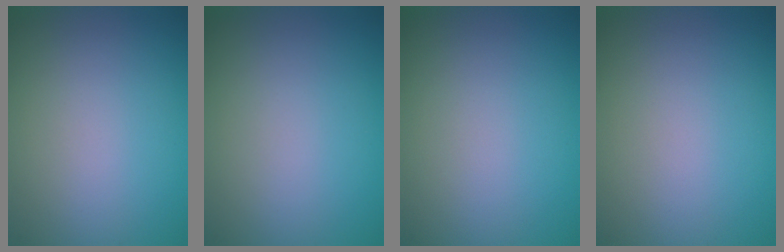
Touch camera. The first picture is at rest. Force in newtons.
{"total": 0.0}
{"total": 0.0}
{"total": 0.0}